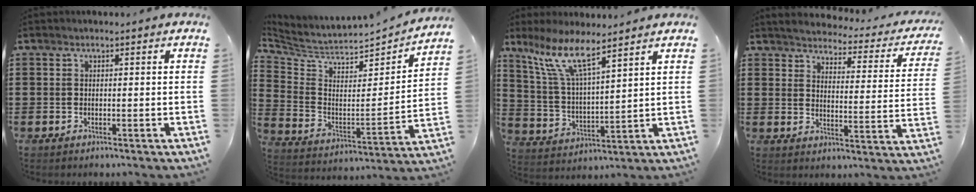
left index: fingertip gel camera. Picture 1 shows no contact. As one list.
[{"total": 4.5, "force": [4.2, 1.3, 0.8], "torque": [-0.046, -0.045, 0.068]}, {"total": 9.4, "force": [7.1, 1.6, 5.9], "torque": [-0.138, -0.025, 0.129]}, {"total": 2.9, "force": [2.8, 0.0, 0.5], "torque": [-0.024, -0.031, 0.039]}]